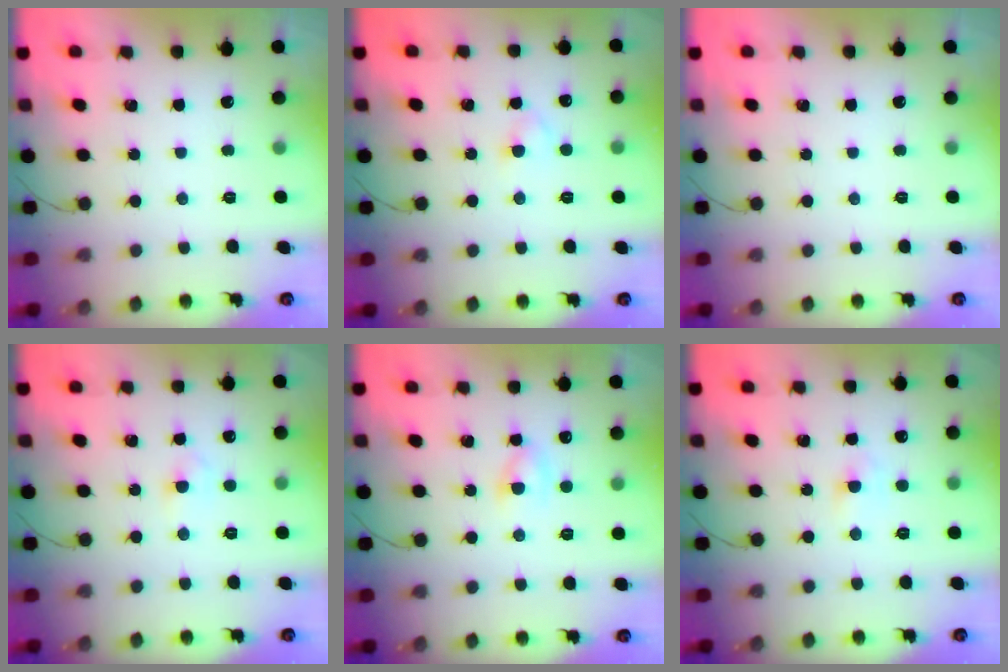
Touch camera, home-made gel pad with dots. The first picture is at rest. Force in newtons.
{"total": 2.5, "press": 2.3, "slide": 1.0}
{"total": 0.0}
{"total": 2.1, "press": 1.9, "slide": 0.9}
{"total": 2.7, "press": 2.4, "slide": 1.2}
{"total": 2.6, "press": 2.3, "slide": 1.1}